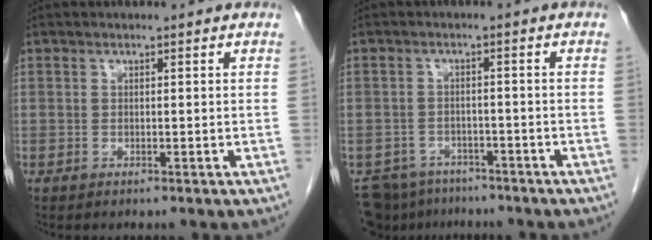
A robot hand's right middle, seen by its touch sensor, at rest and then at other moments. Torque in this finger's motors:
{"motor_torque": [1.19, -0.94, 0.33, 0.03]}